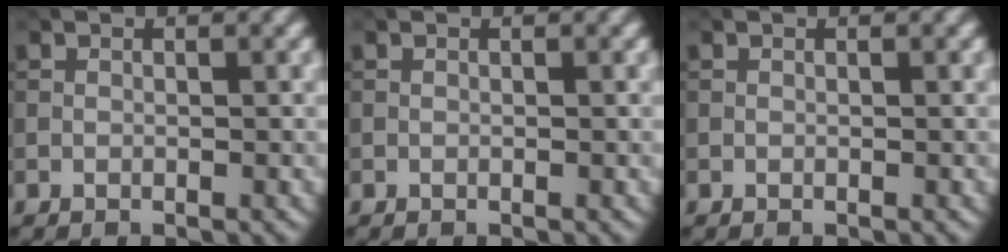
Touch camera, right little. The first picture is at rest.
{"total": 0.0}
{"total": 0.0}